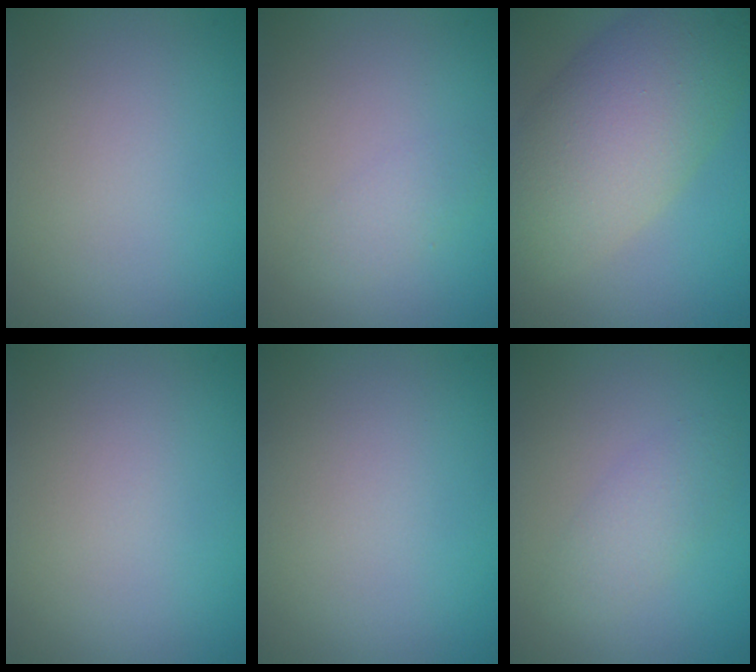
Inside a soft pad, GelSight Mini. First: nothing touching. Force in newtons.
{"total": 1.5, "press": 1.5, "slide": 0.1}
{"total": 9.9, "press": 9.9, "slide": 0.1}
{"total": 0.0}
{"total": 0.0}
{"total": 2.2, "press": 2.2, "slide": 0.1}